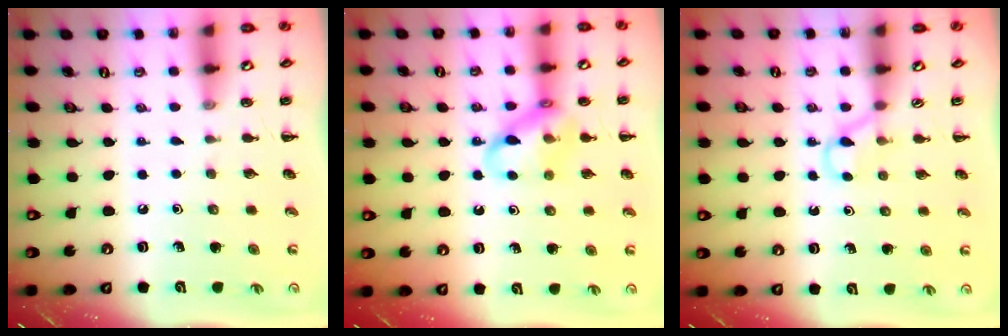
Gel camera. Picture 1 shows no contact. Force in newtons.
{"total": 13.7, "press": 13.5, "slide": 2.1}
{"total": 2.6, "press": 2.5, "slide": 0.9}